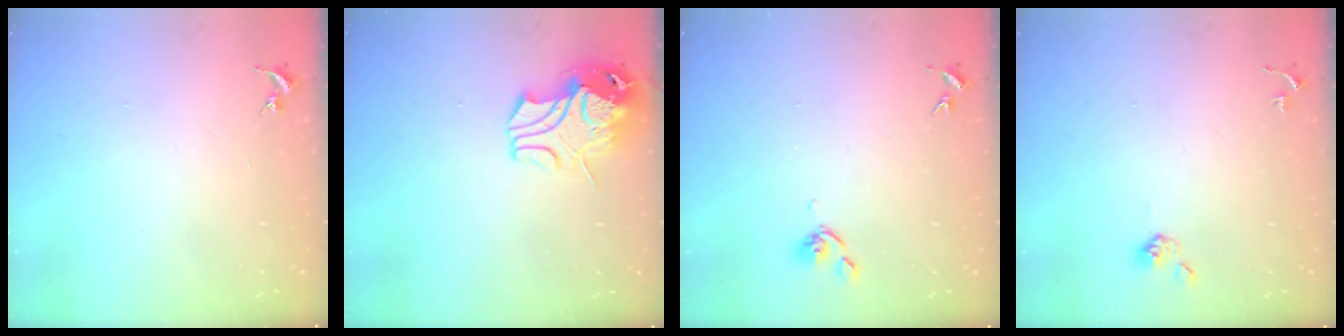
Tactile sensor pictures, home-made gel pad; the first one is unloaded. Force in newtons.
{"total": 12.1, "press": 12.0, "slide": 1.8}
{"total": 6.0, "press": 5.9, "slide": 0.8}
{"total": 4.6, "press": 4.6, "slide": 0.7}